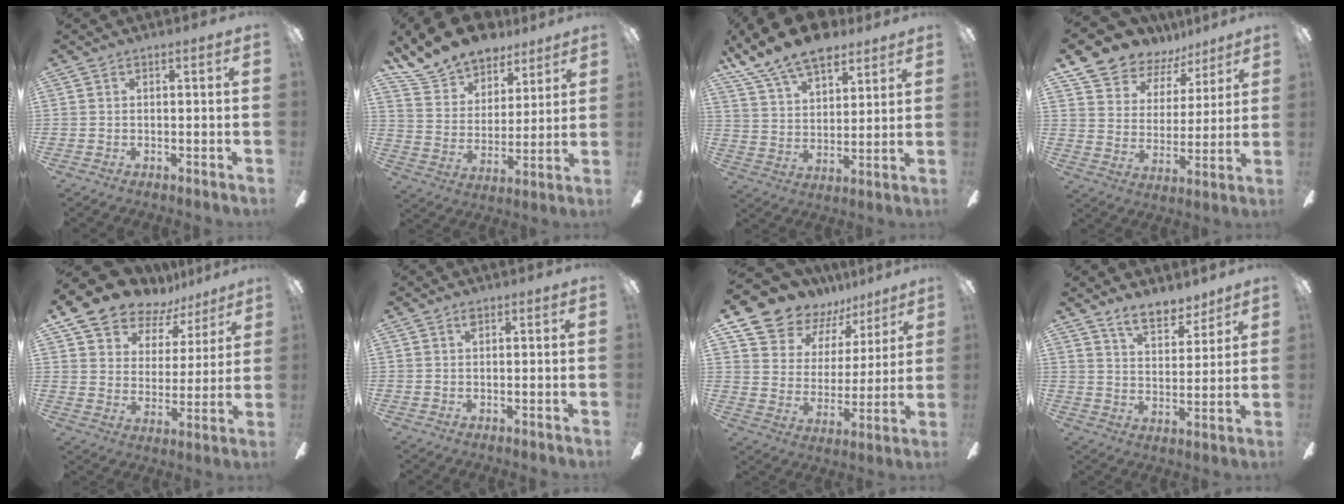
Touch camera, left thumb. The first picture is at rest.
{"total": 13.4, "force": [12.0, 5.6, 2.1], "torque": [-0.070, -0.090, 0.227]}
{"total": 14.2, "force": [10.9, 6.1, 6.8], "torque": [-0.130, -0.057, 0.198]}
{"total": 10.7, "force": [9.3, 5.1, 1.2], "torque": [-0.043, -0.079, 0.175]}
{"total": 12.6, "force": [11.1, 5.4, 2.5], "torque": [-0.067, -0.089, 0.206]}
{"total": 1.0, "force": [0.7, 0.3, 0.7], "torque": [-0.016, 0.003, 0.011]}
{"total": 10.8, "force": [9.6, 5.1, 0.4], "torque": [-0.037, -0.090, 0.179]}
{"total": 8.6, "force": [7.2, 3.3, 3.4], "torque": [-0.054, -0.037, 0.131]}